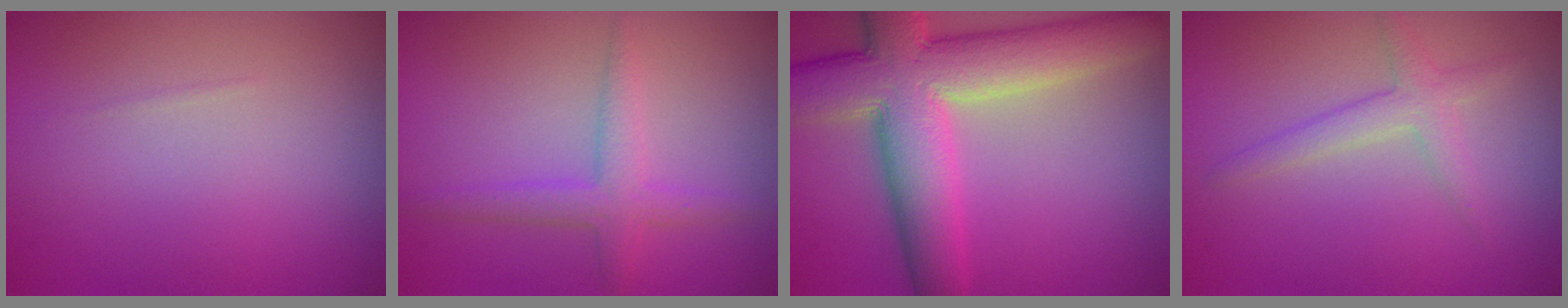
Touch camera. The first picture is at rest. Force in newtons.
{"total": 2.7, "press": 2.7, "slide": 0.1}
{"total": 10.8, "press": 10.8, "slide": 0.6}
{"total": 2.3, "press": 2.3, "slide": 0.1}